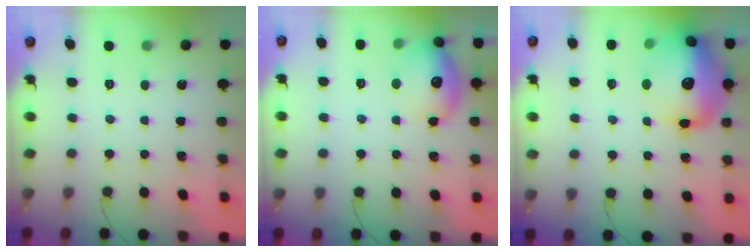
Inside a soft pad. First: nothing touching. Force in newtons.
{"total": 15.0, "press": 14.9, "slide": 1.2}
{"total": 22.1, "press": 20.7, "slide": 7.7}